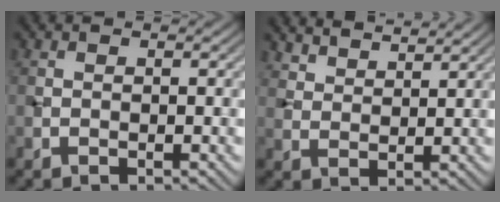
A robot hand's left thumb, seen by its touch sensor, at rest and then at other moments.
{"total": 5.1, "force": [4.6, 1.3, 1.8], "torque": [-0.040, -0.013, 0.104]}